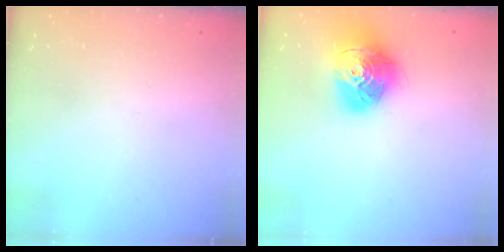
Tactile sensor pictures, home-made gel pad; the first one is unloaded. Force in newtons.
{"total": 17.1, "press": 17.0, "slide": 2.2}